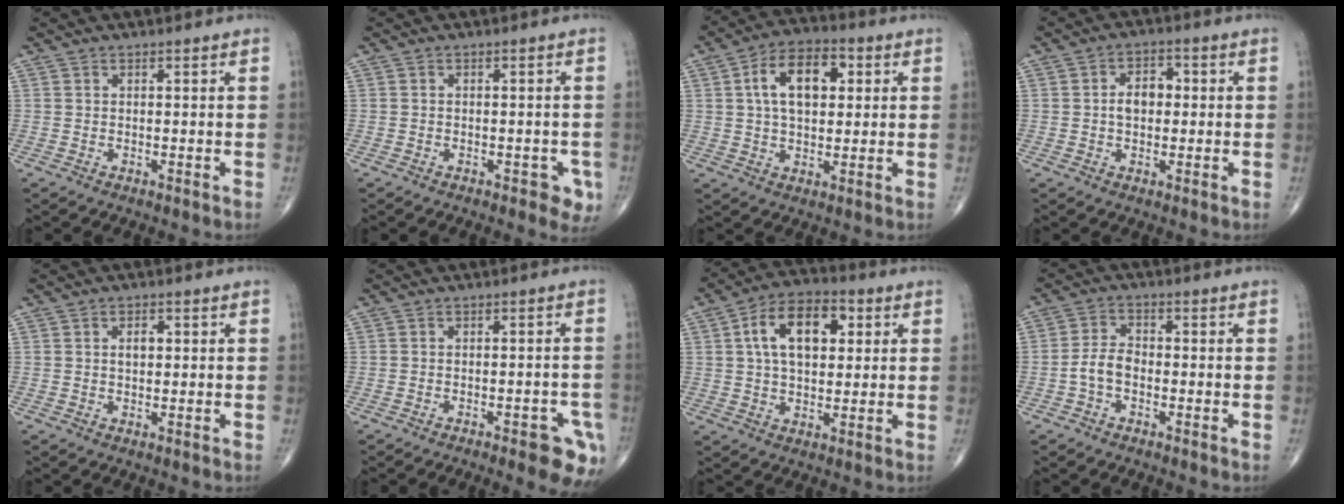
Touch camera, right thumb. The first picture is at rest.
{"total": 3.7, "force": [-1.7, 2.0, 2.6], "torque": [-0.013, 0.004, -0.021]}
{"total": 12.0, "force": [2.8, 7.1, 9.3], "torque": [-0.141, 0.014, 0.039]}
{"total": 5.3, "force": [0.1, 3.7, 3.9], "torque": [-0.052, 0.017, -0.005]}
{"total": 2.5, "force": [0.4, 1.5, 1.9], "torque": [-0.026, 0.006, 0.004]}
{"total": 8.5, "force": [-4.8, 2.9, 6.4], "torque": [-0.063, 0.020, -0.058]}
{"total": 13.3, "force": [3.3, 7.8, 10.3], "torque": [-0.155, 0.015, 0.048]}
{"total": 4.6, "force": [-1.6, 2.8, 3.2], "torque": [-0.061, 0.020, -0.036]}